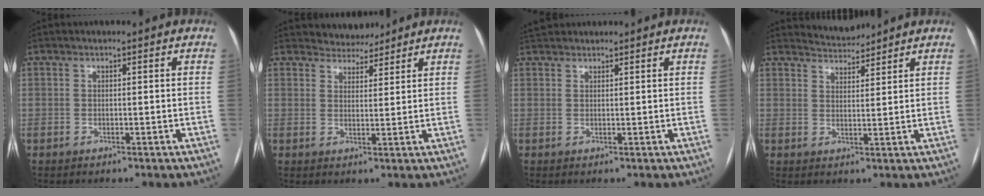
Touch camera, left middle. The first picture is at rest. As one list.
[{"total": 4.1, "force": [3.9, 1.4, -0.1], "torque": [0.000, 0.006, 0.061]}, {"total": 3.4, "force": [3.2, 1.0, 0.7], "torque": [-0.017, 0.035, 0.059]}, {"total": 3.4, "force": [3.4, 0.0, -0.6], "torque": [0.002, 0.004, 0.065]}]